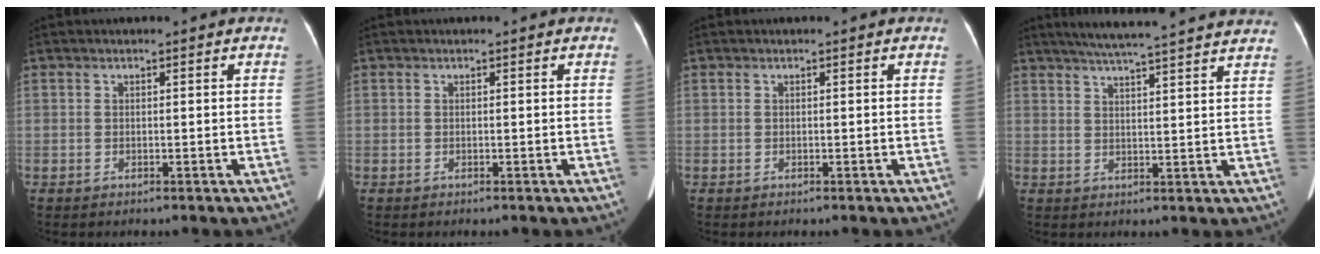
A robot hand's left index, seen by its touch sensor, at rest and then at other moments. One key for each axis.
{"total": 0.0}
{"total": 0.0}
{"total": 19.0, "fx": 17.1, "fy": 0.3, "fz": 8.2, "tx": -0.129, "ty": 0.011, "tz": 0.217}